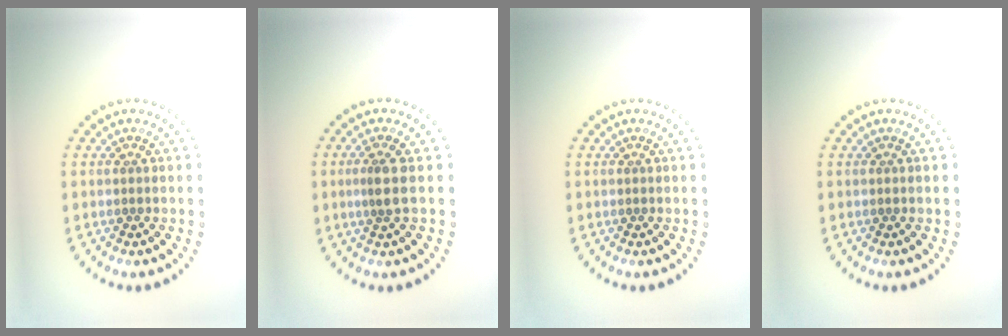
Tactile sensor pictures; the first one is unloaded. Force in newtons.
{"total": 1.9, "press": 1.5, "slide": 1.2}
{"total": 0.0}
{"total": 0.0}